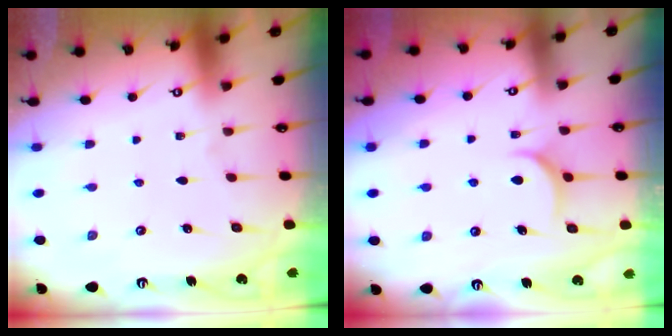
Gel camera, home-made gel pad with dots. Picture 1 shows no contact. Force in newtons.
{"total": 5.9, "press": 5.9, "slide": 0.7}